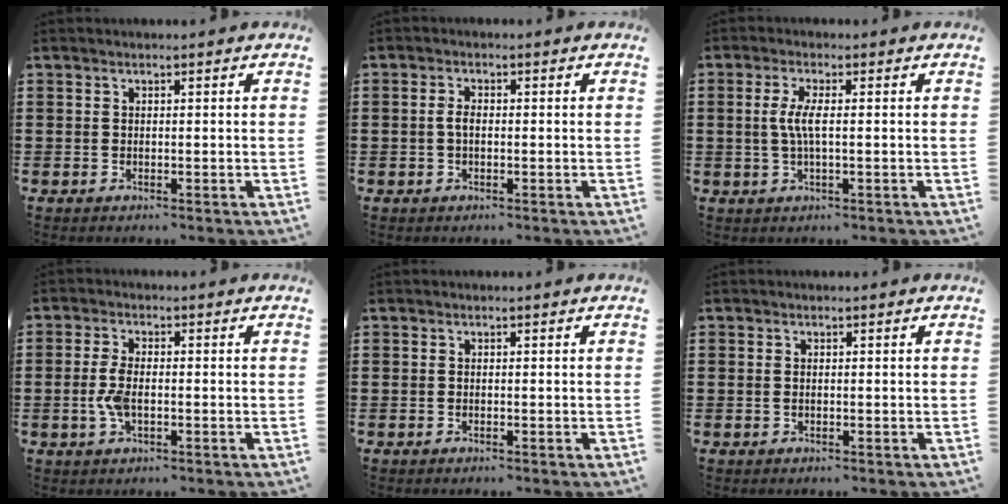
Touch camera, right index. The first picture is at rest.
{"total": 1.9, "force": [-0.2, 0.9, 1.7], "torque": [-0.040, -0.002, -0.007]}
{"total": 3.8, "force": [-0.1, 0.6, 3.7], "torque": [-0.084, -0.007, -0.008]}
{"total": 4.1, "force": [-0.7, 1.8, 3.6], "torque": [-0.095, -0.008, -0.021]}
{"total": 0.0}
{"total": 0.5, "force": [0.0, 0.3, 0.4], "torque": [-0.011, 0.000, 0.000]}